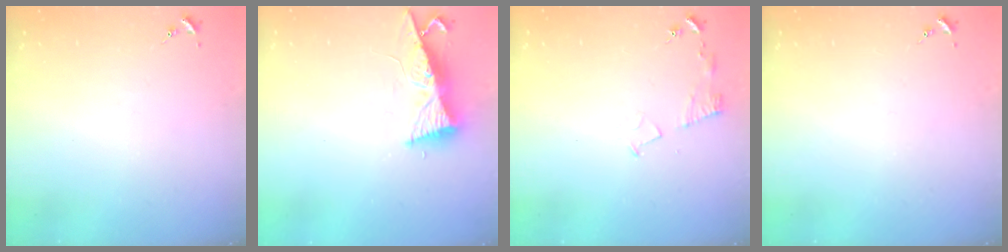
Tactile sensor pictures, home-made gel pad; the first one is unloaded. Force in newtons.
{"total": 9.0, "press": 9.0, "slide": 1.1}
{"total": 6.1, "press": 6.1, "slide": 0.7}
{"total": 0.0}